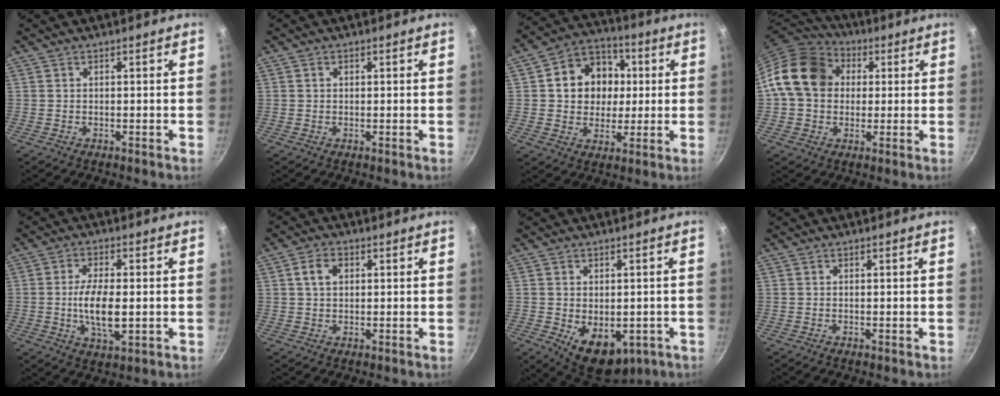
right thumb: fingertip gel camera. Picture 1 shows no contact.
{"total": 0.9, "force": [0.3, 0.8, 0.4], "torque": [-0.004, 0.004, 0.003]}
{"total": 13.7, "force": [2.0, 11.6, 7.0], "torque": [-0.075, 0.014, 0.028]}
{"total": 15.4, "force": [2.5, 12.5, 8.5], "torque": [-0.124, 0.025, 0.027]}
{"total": 9.2, "force": [-0.8, 3.9, 8.3], "torque": [-0.154, 0.000, -0.014]}
{"total": 5.9, "force": [1.5, 4.2, 3.8], "torque": [-0.051, 0.007, 0.023]}
{"total": 11.2, "force": [-2.7, 7.4, 8.0], "torque": [-0.087, -0.009, -0.016]}
{"total": 0.0}